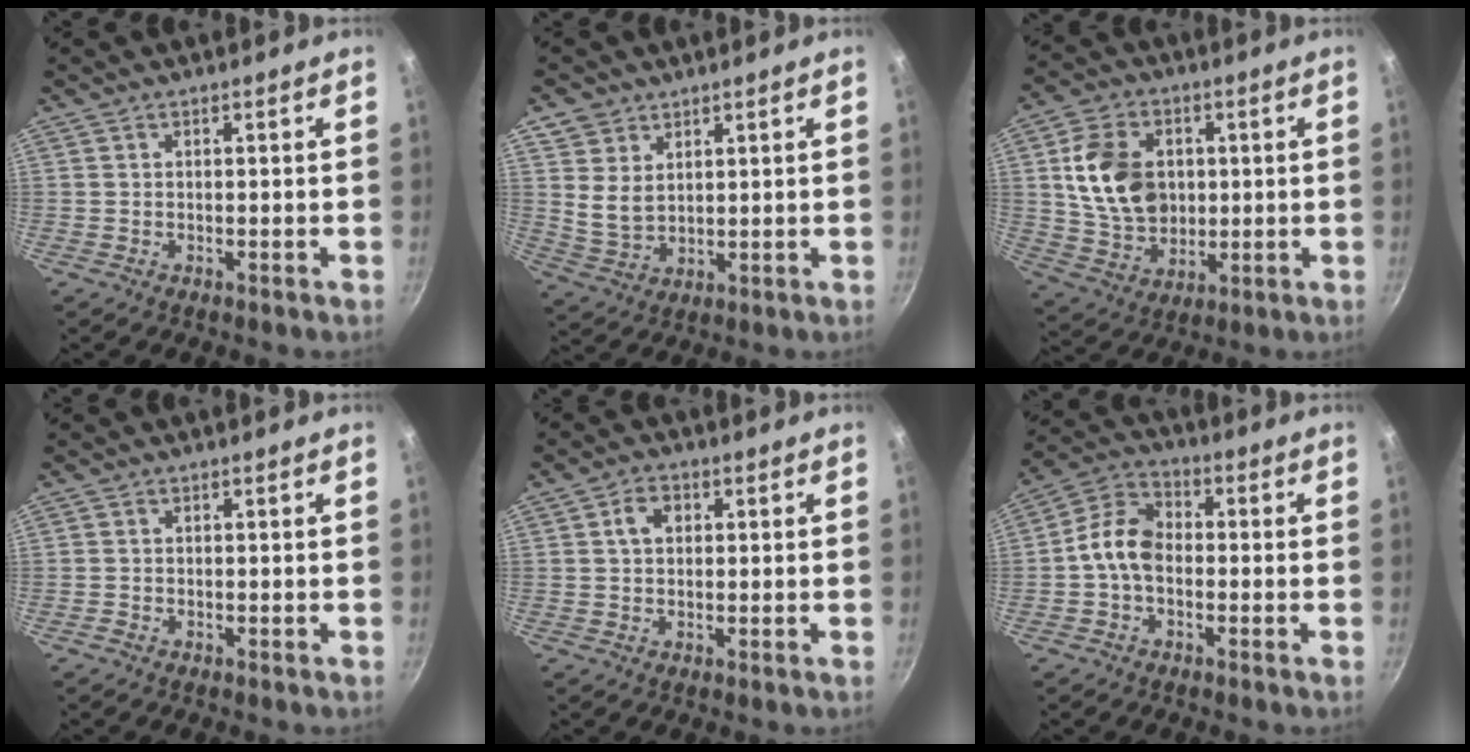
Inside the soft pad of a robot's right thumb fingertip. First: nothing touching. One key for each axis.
{"total": 6.3, "fx": 3.1, "fy": 4.7, "fz": 2.9, "tx": -0.037, "ty": -0.022, "tz": 0.064}
{"total": 14.9, "fx": 2.2, "fy": 11.3, "fz": 9.6, "tx": -0.150, "ty": -0.002, "tz": 0.047}
{"total": 0.6, "fx": -0.5, "fy": 0.4, "fz": 0.0, "tx": -0.001, "ty": 0.002, "tz": -0.010}
{"total": 3.8, "fx": 0.9, "fy": 2.9, "fz": 2.4, "tx": -0.026, "ty": 0.007, "tz": 0.009}
{"total": 8.5, "fx": -1.2, "fy": 5.9, "fz": 6.0, "tx": -0.095, "ty": 0.029, "tz": -0.043}